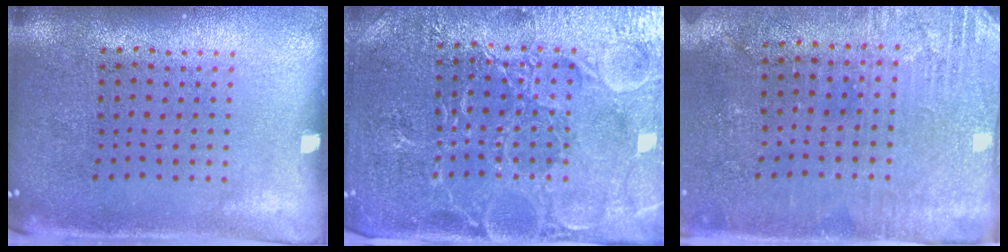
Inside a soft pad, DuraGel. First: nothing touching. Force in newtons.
{"total": 4.7, "press": 4.6, "slide": 1.2}
{"total": 2.8, "press": 2.6, "slide": 1.0}